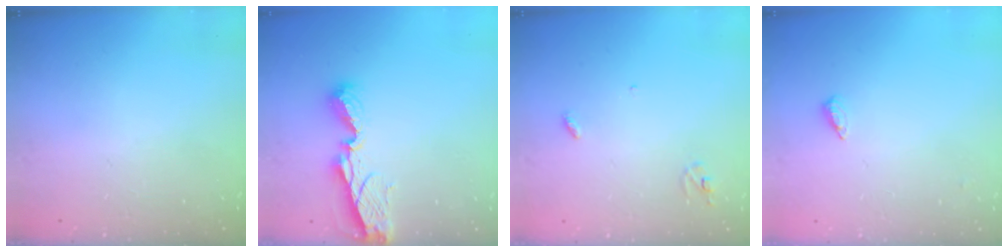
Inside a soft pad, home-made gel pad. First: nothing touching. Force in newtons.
{"total": 8.4, "press": 8.4, "slide": 1.1}
{"total": 2.9, "press": 2.9, "slide": 0.2}
{"total": 3.9, "press": 3.8, "slide": 0.6}